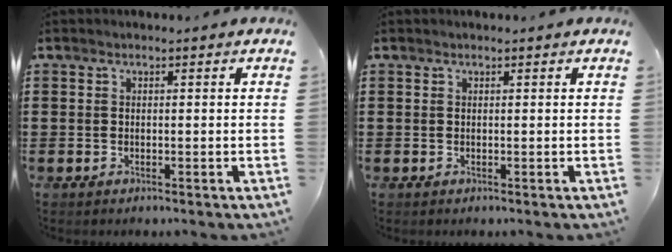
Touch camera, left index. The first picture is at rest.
{"total": 0.0}